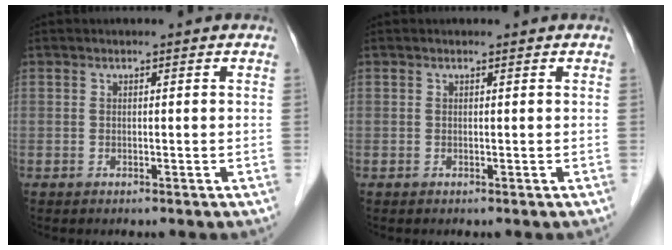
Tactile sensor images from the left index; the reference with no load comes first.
{"total": 0.0}